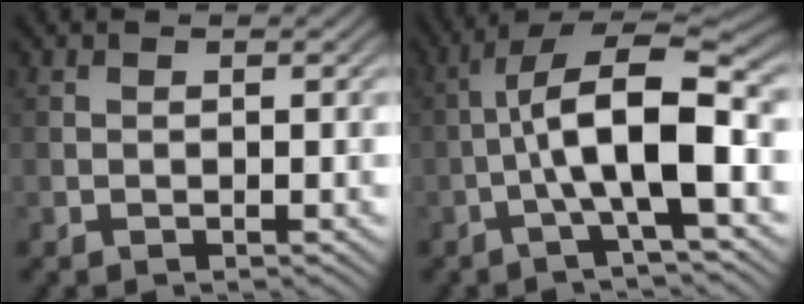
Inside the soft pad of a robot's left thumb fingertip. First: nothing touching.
{"total": 10.8, "force": [-2.0, 2.8, 10.2], "torque": [-0.171, 0.025, -0.045]}